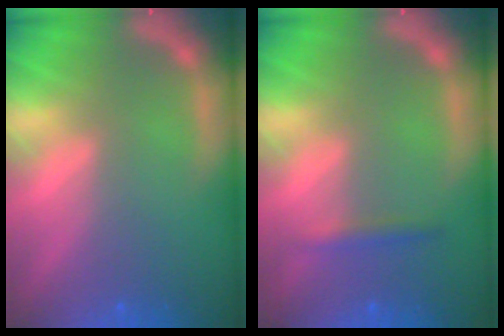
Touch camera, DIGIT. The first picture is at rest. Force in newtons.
{"total": 1.4}